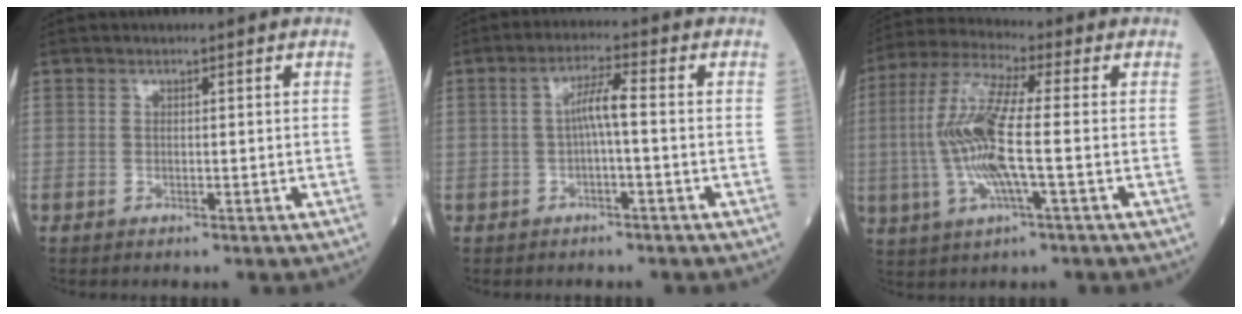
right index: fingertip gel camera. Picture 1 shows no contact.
{"total": 4.1, "force": [-0.3, 0.2, 4.1], "torque": [-0.073, 0.014, -0.003]}
{"total": 12.7, "force": [-1.0, 1.4, 12.6], "torque": [-0.275, 0.005, -0.025]}